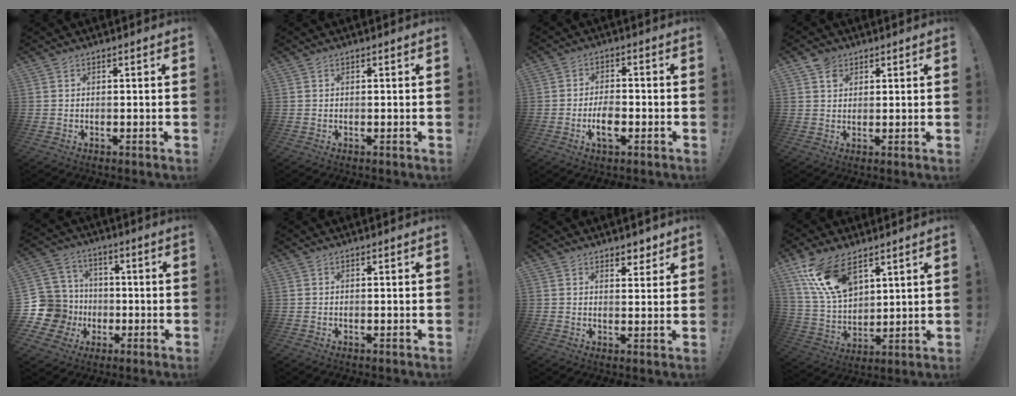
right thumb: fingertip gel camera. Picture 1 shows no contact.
{"total": 0.0}
{"total": 7.3, "force": [-2.5, 5.8, 3.6], "torque": [-0.048, 0.013, -0.045]}
{"total": 4.1, "force": [2.6, 2.9, 1.2], "torque": [-0.019, -0.004, 0.048]}
{"total": 15.6, "force": [-2.6, 14.4, 5.6], "torque": [-0.114, 0.022, -0.026]}
{"total": 0.0}
{"total": 4.2, "force": [3.3, 2.4, 0.7], "torque": [0.011, -0.023, 0.058]}
{"total": 17.0, "force": [9.9, 9.1, 10.4], "torque": [-0.226, -0.050, 0.187]}